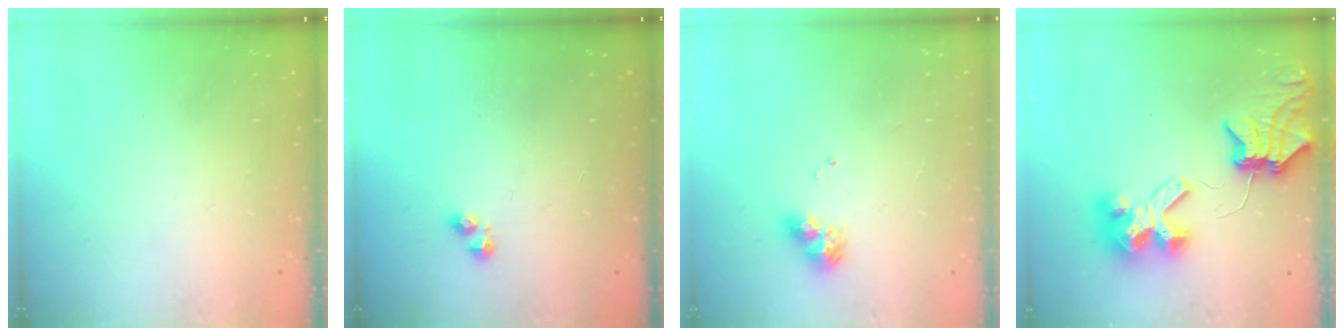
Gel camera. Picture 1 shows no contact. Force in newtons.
{"total": 2.8, "press": 2.7, "slide": 0.5}
{"total": 9.1, "press": 9.1, "slide": 1.1}
{"total": 11.8, "press": 11.7, "slide": 1.3}